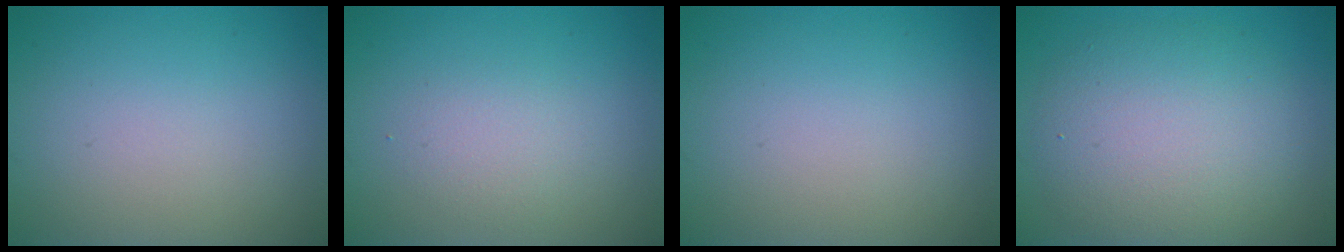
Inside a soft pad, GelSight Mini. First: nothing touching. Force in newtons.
{"total": 1.8, "press": 1.8, "slide": 0.1}
{"total": 0.0}
{"total": 6.9, "press": 6.9, "slide": 0.4}